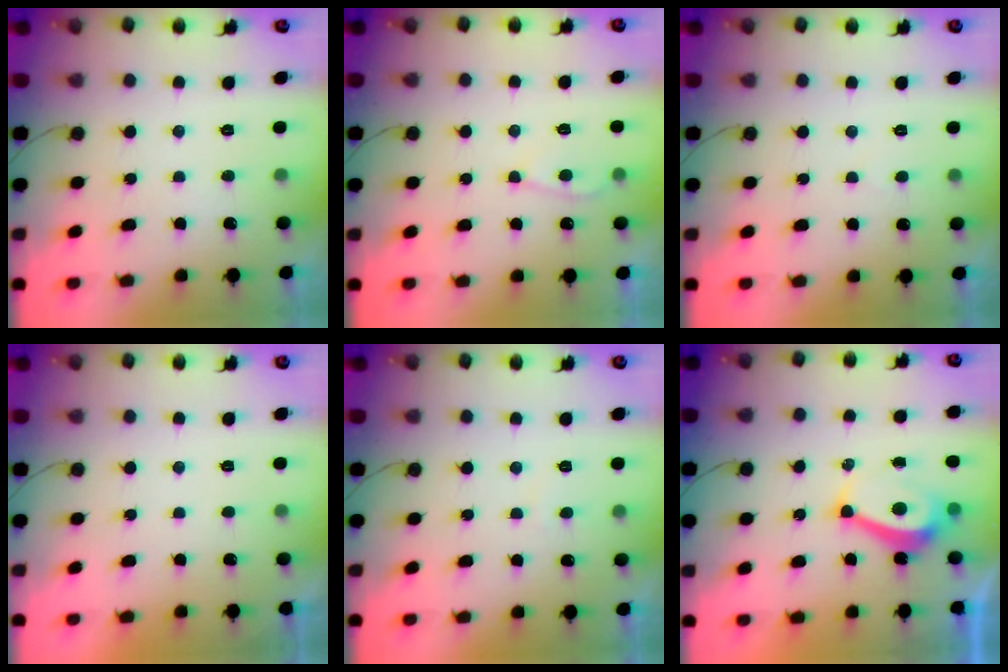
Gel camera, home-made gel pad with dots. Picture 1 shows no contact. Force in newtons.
{"total": 4.1, "press": 4.1, "slide": 0.4}
{"total": 2.8, "press": 2.8, "slide": 0.3}
{"total": 2.1, "press": 2.1, "slide": 0.4}
{"total": 0.6, "press": 0.4, "slide": 0.4}
{"total": 7.7, "press": 7.6, "slide": 0.9}